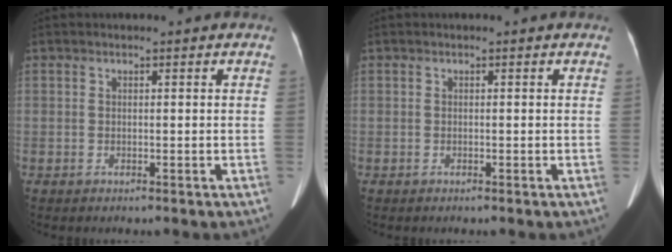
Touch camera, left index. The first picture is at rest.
{"total": 0.0}